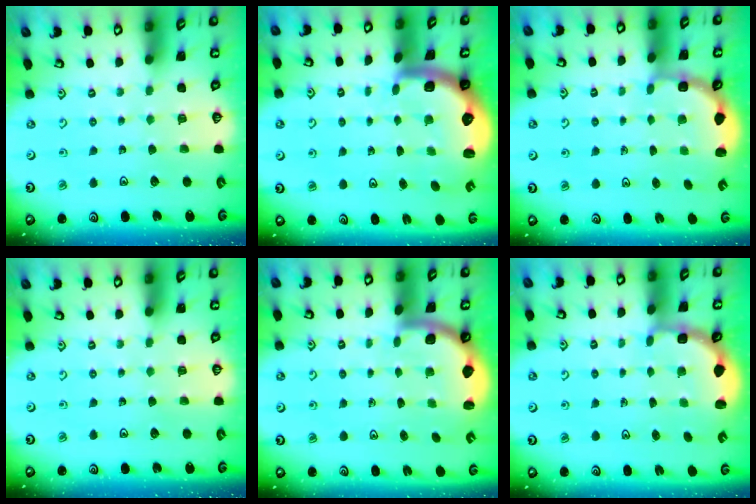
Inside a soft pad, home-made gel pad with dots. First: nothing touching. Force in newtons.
{"total": 2.8, "press": 2.5, "slide": 1.4}
{"total": 3.0, "press": 2.3, "slide": 1.8}
{"total": 0.0}
{"total": 2.0, "press": 2.0, "slide": 0.3}
{"total": 2.8, "press": 2.4, "slide": 1.4}